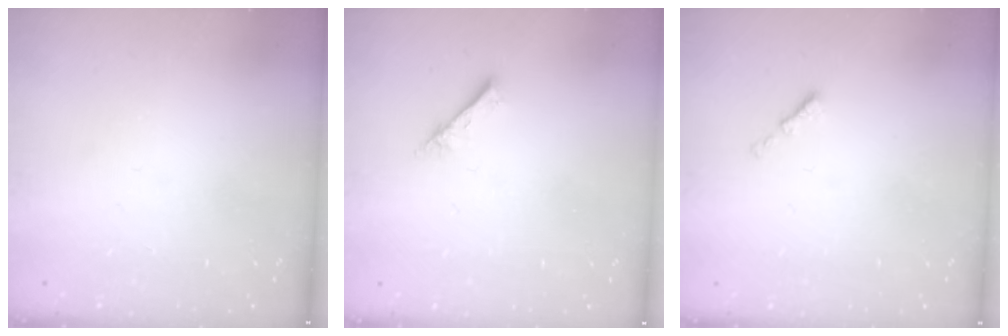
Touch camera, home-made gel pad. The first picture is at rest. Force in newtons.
{"total": 2.4, "press": 2.4, "slide": 0.3}
{"total": 0.0}